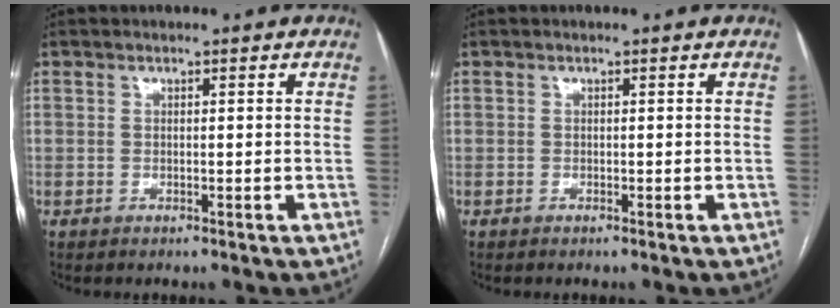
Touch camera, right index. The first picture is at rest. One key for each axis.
{"total": 0.0}